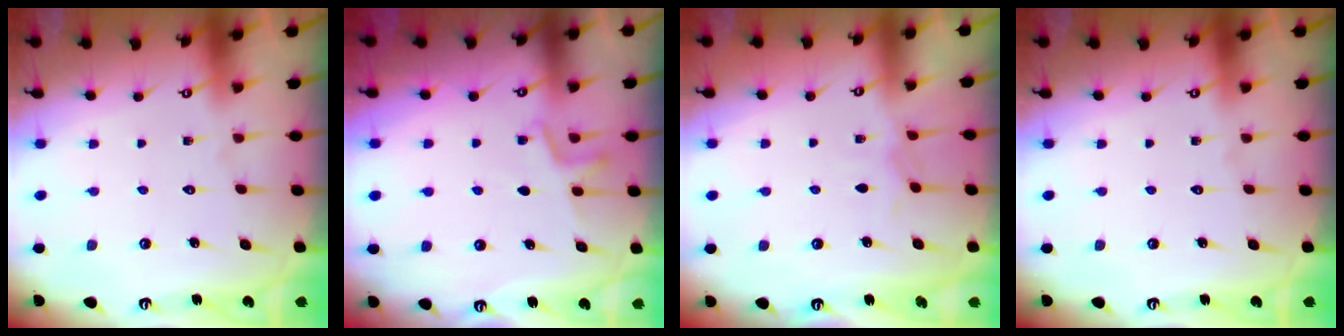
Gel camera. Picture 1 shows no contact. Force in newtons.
{"total": 4.3, "press": 4.1, "slide": 1.2}
{"total": 4.5, "press": 4.4, "slide": 0.7}
{"total": 0.0}